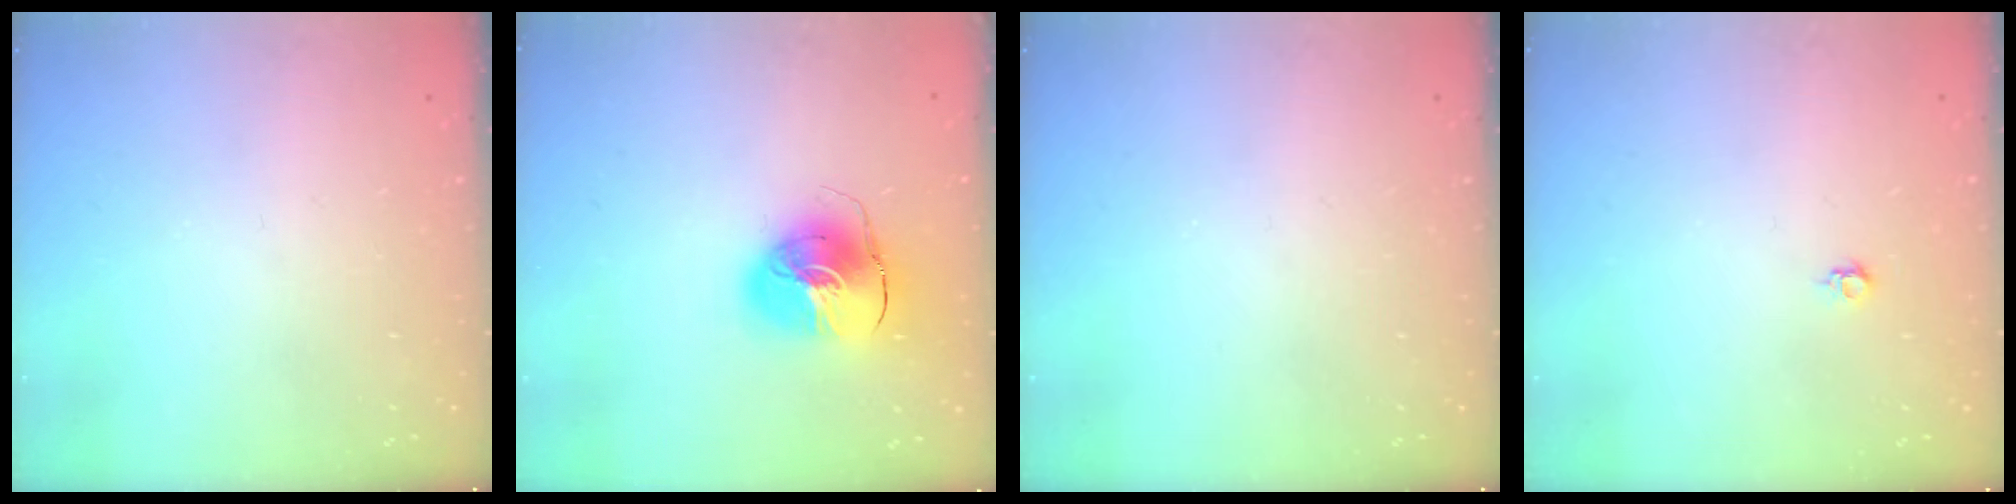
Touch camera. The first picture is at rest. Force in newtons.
{"total": 11.2, "press": 11.0, "slide": 1.7}
{"total": 0.0}
{"total": 4.0, "press": 4.0, "slide": 0.6}